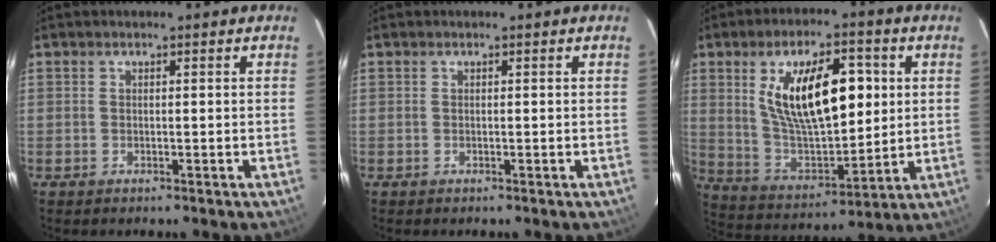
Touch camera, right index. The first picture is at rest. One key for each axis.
{"total": 0.0}
{"total": 19.0, "fx": 5.0, "fy": 8.3, "fz": 16.4, "tx": -0.280, "ty": 0.008, "tz": 0.102}